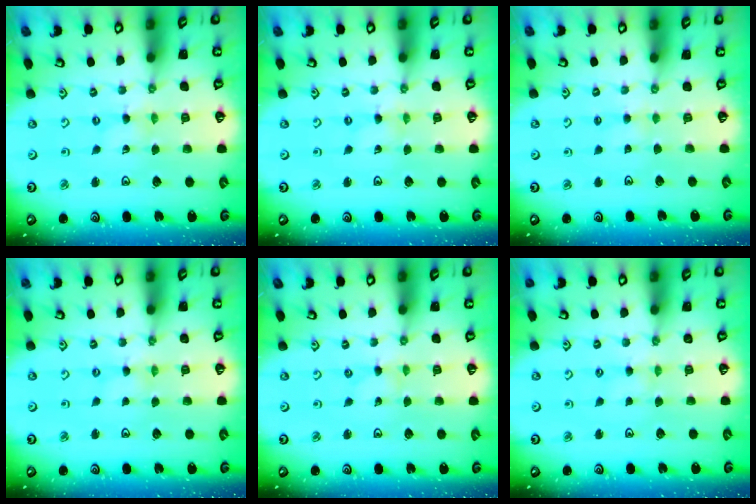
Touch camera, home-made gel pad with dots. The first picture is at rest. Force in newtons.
{"total": 0.0}
{"total": 2.3, "press": 2.2, "slide": 0.5}
{"total": 0.0}
{"total": 0.0}
{"total": 2.3, "press": 2.3, "slide": 0.5}